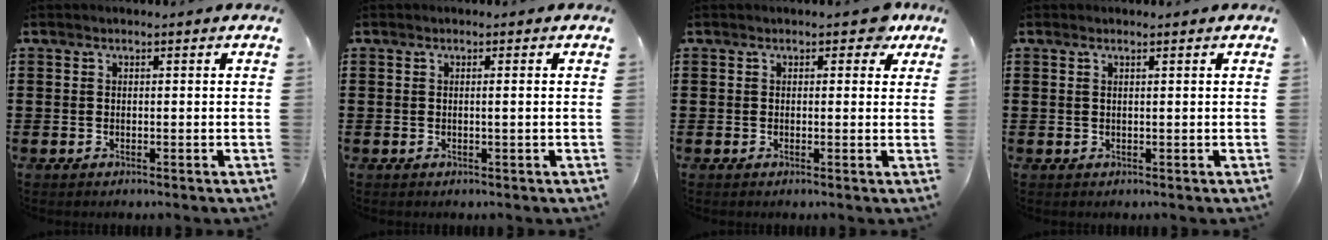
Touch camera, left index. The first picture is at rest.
{"total": 0.9, "force": [0.0, -0.3, 0.8], "torque": [-0.014, -0.005, 0.000]}
{"total": 2.6, "force": [1.4, 1.5, 1.6], "torque": [-0.014, 0.003, 0.018]}
{"total": 0.8, "force": [0.4, -0.2, 0.6], "torque": [-0.011, -0.002, 0.008]}